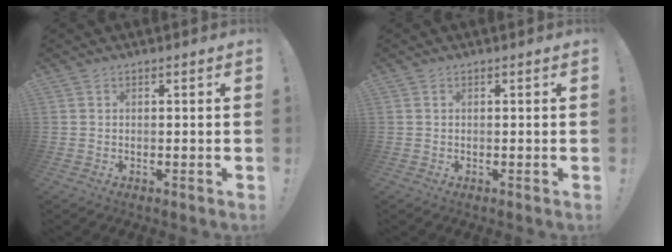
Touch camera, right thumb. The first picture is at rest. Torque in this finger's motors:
{"motor_torque": [-0.23, -0.38, -0.31, 0.00, 0.00]}